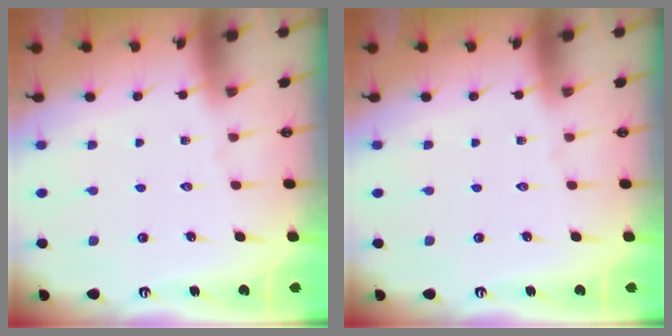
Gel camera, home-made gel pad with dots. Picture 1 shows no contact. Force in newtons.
{"total": 0.0}